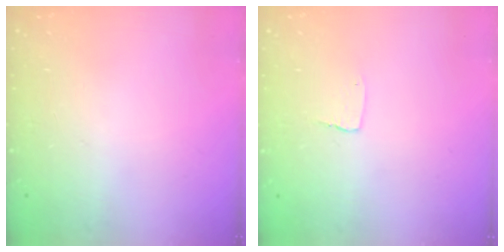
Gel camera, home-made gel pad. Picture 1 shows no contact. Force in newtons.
{"total": 2.7, "press": 2.7, "slide": 0.2}